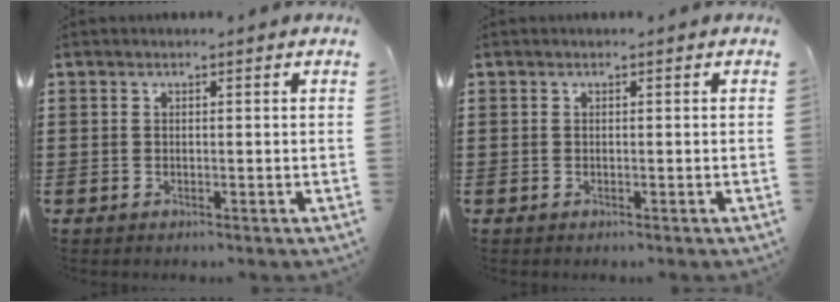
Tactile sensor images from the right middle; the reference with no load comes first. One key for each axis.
{"total": 0.0}